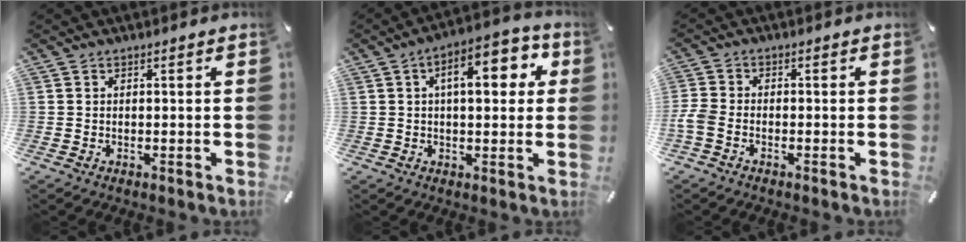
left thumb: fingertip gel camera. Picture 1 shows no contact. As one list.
[{"total": 10.8, "force": [3.1, 5.1, 9.0], "torque": [-0.126, -0.003, 0.044]}, {"total": 3.2, "force": [-1.7, 1.8, 2.0], "torque": [-0.045, 0.004, -0.033]}]